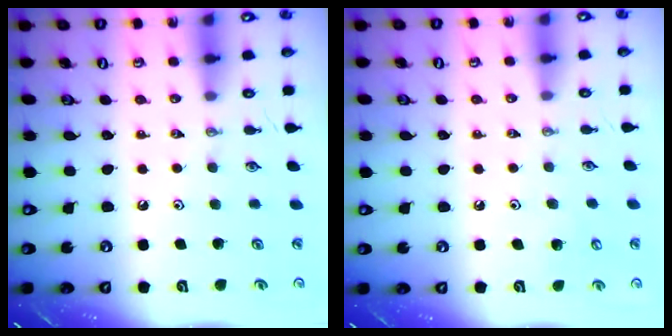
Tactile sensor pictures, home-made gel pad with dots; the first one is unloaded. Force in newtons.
{"total": 5.1, "press": 5.1, "slide": 0.6}